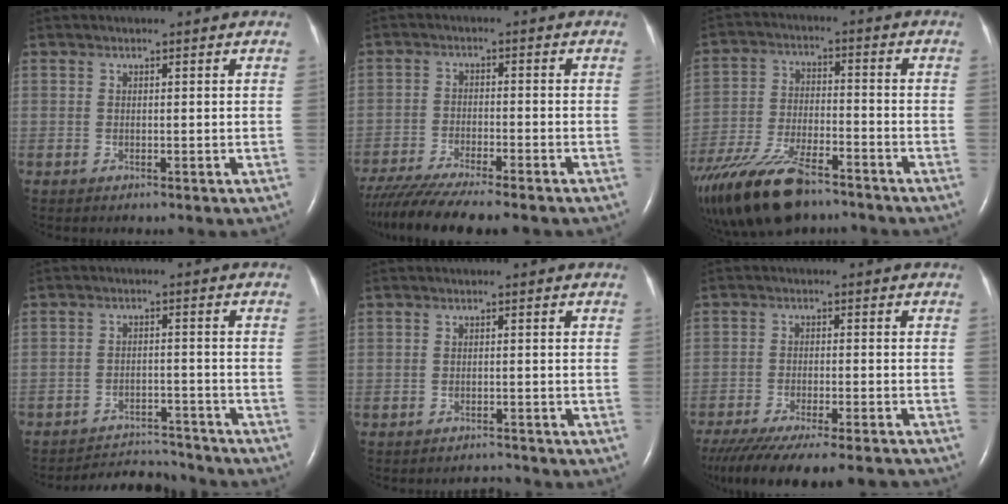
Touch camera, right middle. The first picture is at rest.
{"total": 12.5, "force": [-10.6, 0.7, 6.5], "torque": [-0.102, -0.027, -0.167]}
{"total": 17.2, "force": [-13.0, 5.6, 9.8], "torque": [-0.219, -0.027, -0.231]}
{"total": 8.1, "force": [-8.0, 1.0, -0.4], "torque": [0.004, 0.005, -0.122]}
{"total": 1.7, "force": [-1.6, -0.1, -0.4], "torque": [0.003, -0.011, -0.022]}
{"total": 18.5, "force": [-16.2, 2.2, 8.7], "torque": [-0.148, -0.043, -0.236]}